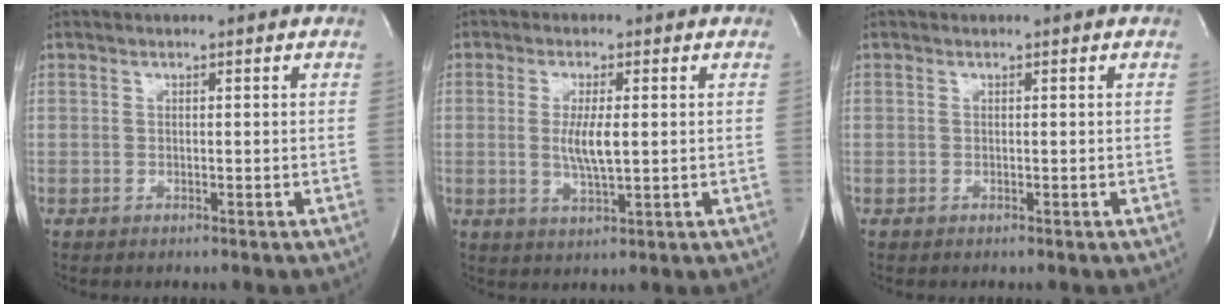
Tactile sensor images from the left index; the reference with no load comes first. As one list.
[{"total": 4.9, "force": [0.2, 0.8, 4.8], "torque": [-0.098, -0.009, 0.004]}, {"total": 0.0}]